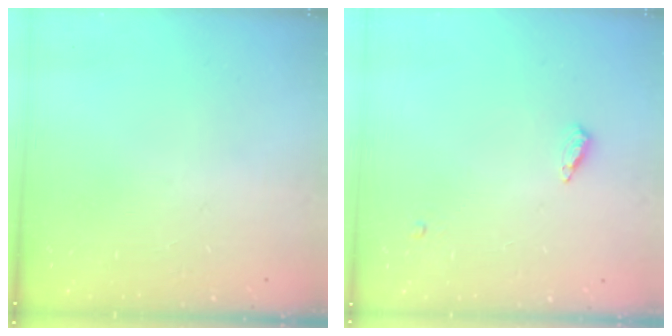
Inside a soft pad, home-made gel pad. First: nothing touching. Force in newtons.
{"total": 4.2, "press": 4.2, "slide": 0.5}